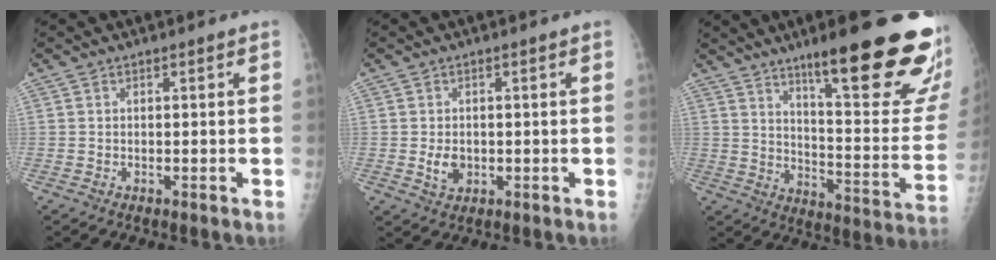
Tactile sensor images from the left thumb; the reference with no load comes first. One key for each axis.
{"total": 3.3, "fx": -0.4, "fy": 2.4, "fz": 2.2, "tx": -0.031, "ty": -0.002, "tz": 0.000}
{"total": 27.0, "fx": 16.4, "fy": 4.8, "fz": 20.9, "tx": -0.233, "ty": -0.080, "tz": 0.243}